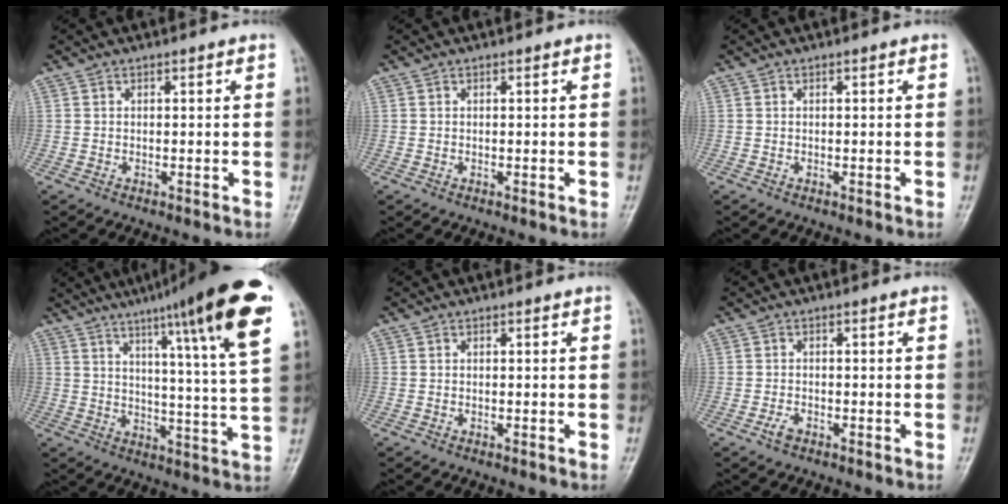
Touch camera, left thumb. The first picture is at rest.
{"total": 0.0}
{"total": 0.0}
{"total": 20.4, "force": [11.3, 1.1, 17.0], "torque": [-0.229, -0.038, 0.152]}
{"total": 0.0}
{"total": 1.7, "force": [-1.0, 0.8, 1.0], "torque": [-0.024, 0.005, -0.020]}